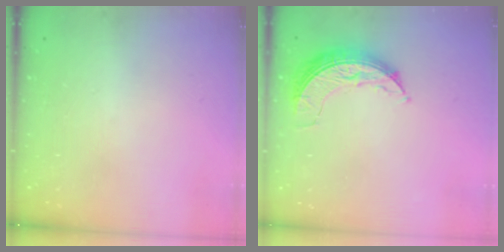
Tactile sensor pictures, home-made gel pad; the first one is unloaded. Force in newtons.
{"total": 8.3, "press": 8.3, "slide": 0.5}